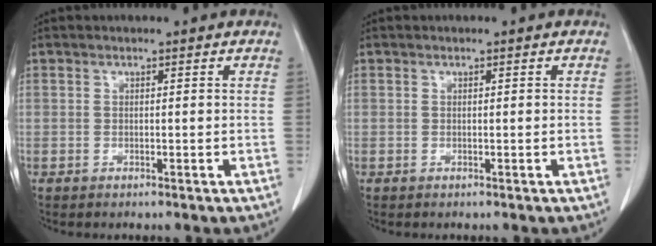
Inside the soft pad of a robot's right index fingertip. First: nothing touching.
{"total": 0.0}